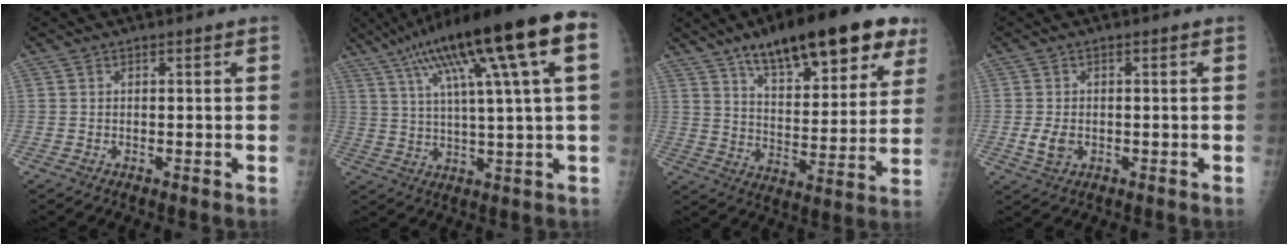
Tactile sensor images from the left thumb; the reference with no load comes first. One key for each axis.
{"total": 21.6, "fx": 9.1, "fy": 2.6, "fz": 19.5, "tx": -0.322, "ty": 0.012, "tz": 0.143}
{"total": 23.6, "fx": 14.4, "fy": 8.5, "fz": 16.7, "tx": -0.203, "ty": -0.037, "tz": 0.216}
{"total": 3.2, "fx": -0.6, "fy": 2.3, "fz": 2.3, "tx": -0.043, "ty": -0.003, "tz": -0.008}